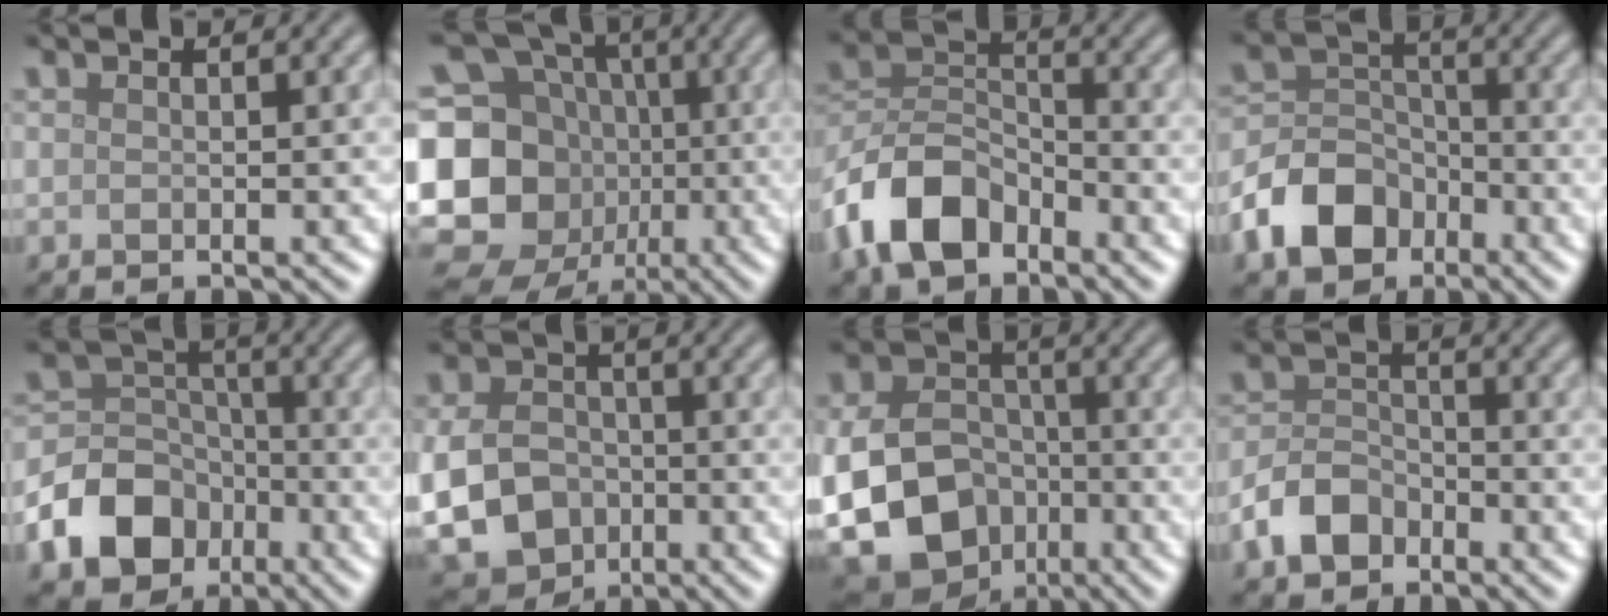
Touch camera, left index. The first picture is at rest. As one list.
[{"total": 17.5, "force": [-2.8, 15.7, 7.1], "torque": [-0.182, 0.009, -0.075]}, {"total": 7.8, "force": [-4.7, 4.6, 4.2], "torque": [-0.087, 0.005, -0.102]}, {"total": 6.6, "force": [-3.6, 4.6, 3.0], "torque": [-0.056, -0.001, -0.080]}, {"total": 9.7, "force": [-4.7, 7.5, 3.8], "torque": [-0.065, -0.013, -0.111]}, {"total": 9.7, "force": [-3.0, 7.8, 5.0], "torque": [-0.106, -0.028, -0.069]}, {"total": 17.4, "force": [-6.0, 14.4, 7.6], "torque": [-0.158, -0.048, -0.120]}, {"total": 4.1, "force": [-2.5, 2.6, 1.8], "torque": [-0.034, 0.002, -0.058]}]